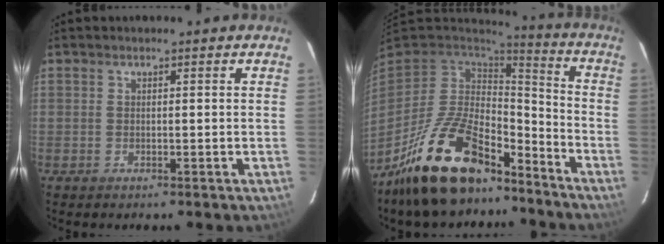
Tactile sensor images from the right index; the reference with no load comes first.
{"total": 20.7, "force": [-14.4, 8.7, 12.0], "torque": [-0.242, -0.006, -0.242]}